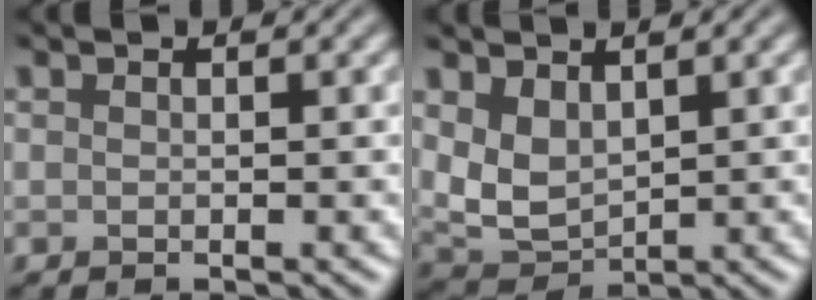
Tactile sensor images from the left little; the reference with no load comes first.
{"total": 3.9, "force": [1.3, 2.5, 2.7], "torque": [-0.065, -0.006, 0.033]}